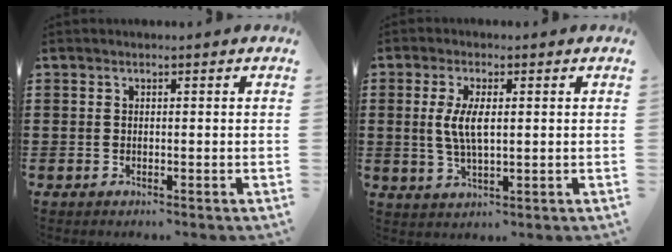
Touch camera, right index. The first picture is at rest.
{"total": 5.2, "force": [0.6, 1.9, 4.8], "torque": [-0.109, 0.001, 0.005]}